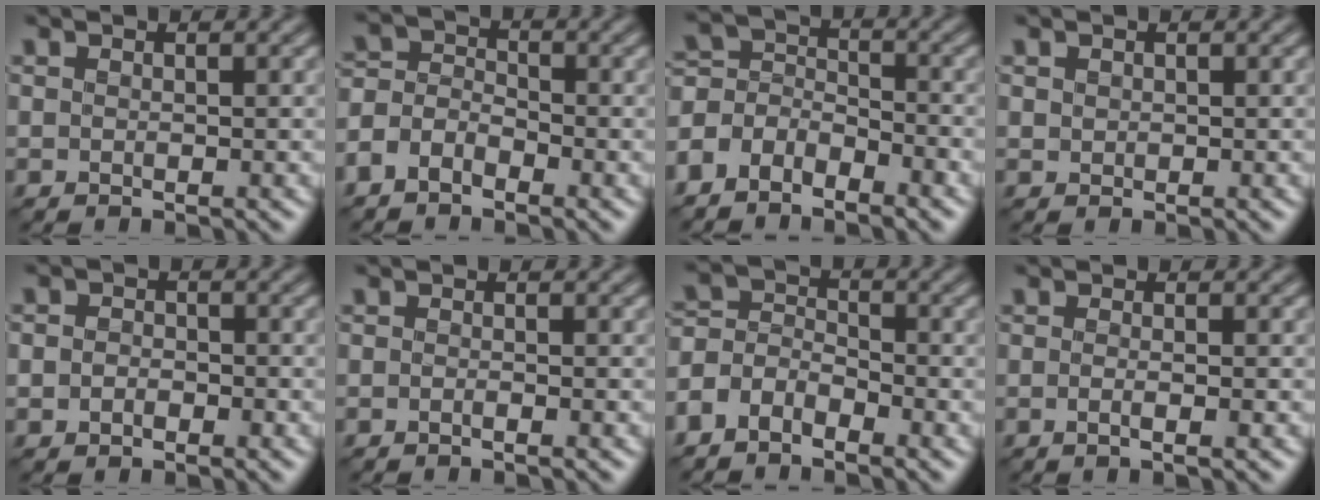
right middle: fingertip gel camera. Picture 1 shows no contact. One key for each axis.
{"total": 3.4, "fx": -2.2, "fy": 2.0, "fz": 1.7, "tx": -0.039, "ty": 0.006, "tz": -0.053}
{"total": 4.7, "fx": -3.3, "fy": 2.6, "fz": 2.1, "tx": -0.036, "ty": 0.008, "tz": -0.073}
{"total": 0.5, "fx": 0.2, "fy": 0.4, "fz": 0.1, "tx": 0.000, "ty": -0.002, "tz": 0.007}
{"total": 2.3, "fx": -0.5, "fy": 1.8, "fz": 1.3, "tx": -0.005, "ty": 0.007, "tz": -0.022}
{"total": 0.8, "fx": -0.5, "fy": 0.1, "fz": 0.6, "tx": -0.010, "ty": -0.004, "tz": -0.010}
{"total": 4.2, "fx": -2.8, "fy": 2.4, "fz": 2.0, "tx": -0.045, "ty": 0.006, "tz": -0.066}
{"total": 1.8, "fx": -0.4, "fy": 0.7, "fz": 1.6, "tx": -0.009, "ty": -0.009, "tz": -0.014}